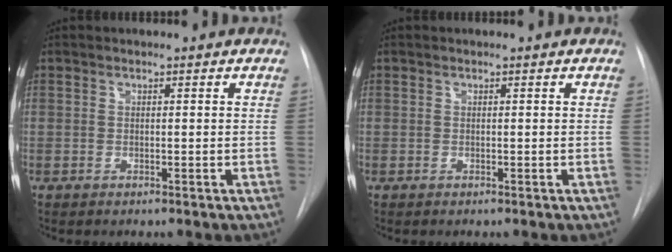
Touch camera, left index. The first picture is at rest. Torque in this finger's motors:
{"motor_torque": [-0.07, 0.07, 0.00, 0.00]}